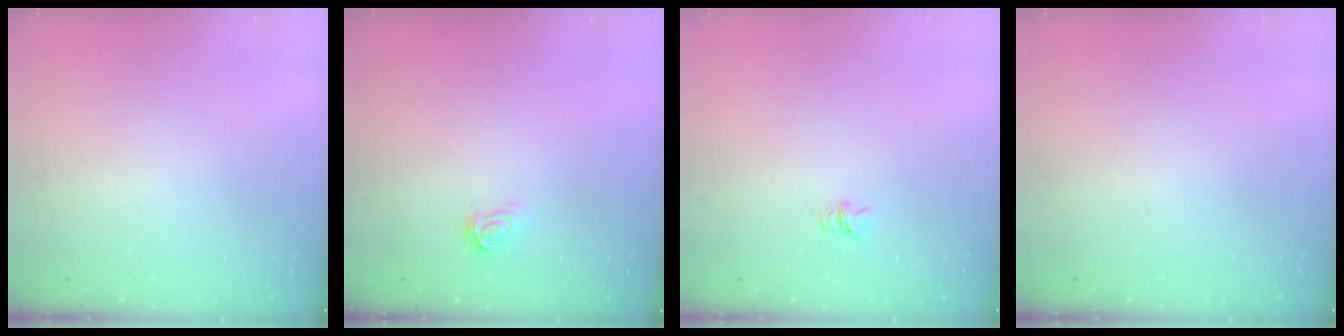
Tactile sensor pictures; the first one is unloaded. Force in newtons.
{"total": 3.7, "press": 3.7, "slide": 0.3}
{"total": 3.5, "press": 3.5, "slide": 0.3}
{"total": 0.0}